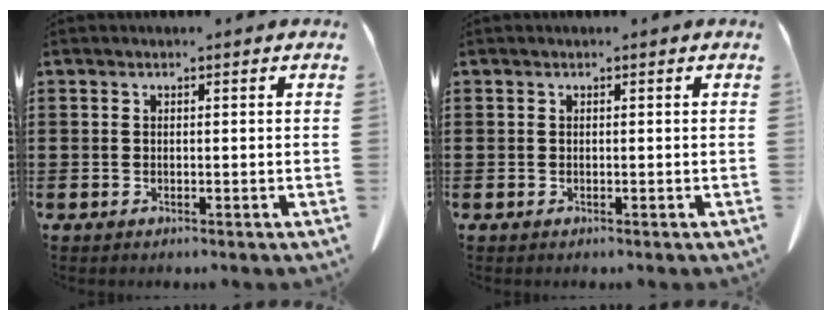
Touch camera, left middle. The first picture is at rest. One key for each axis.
{"total": 0.0}